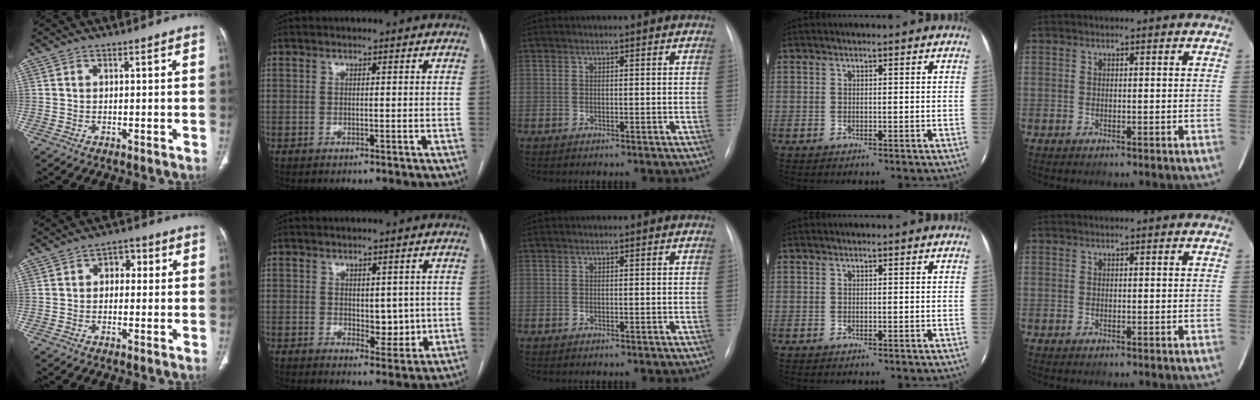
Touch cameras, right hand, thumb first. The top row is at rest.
{"thumb": {"total": 4.0, "force": [0.5, 3.0, 2.7], "torque": [-0.012, 0.013, -0.003]}, "index": {"total": 4.7, "force": [0.3, 2.7, 3.8], "torque": [-0.046, -0.006, 0.013]}}